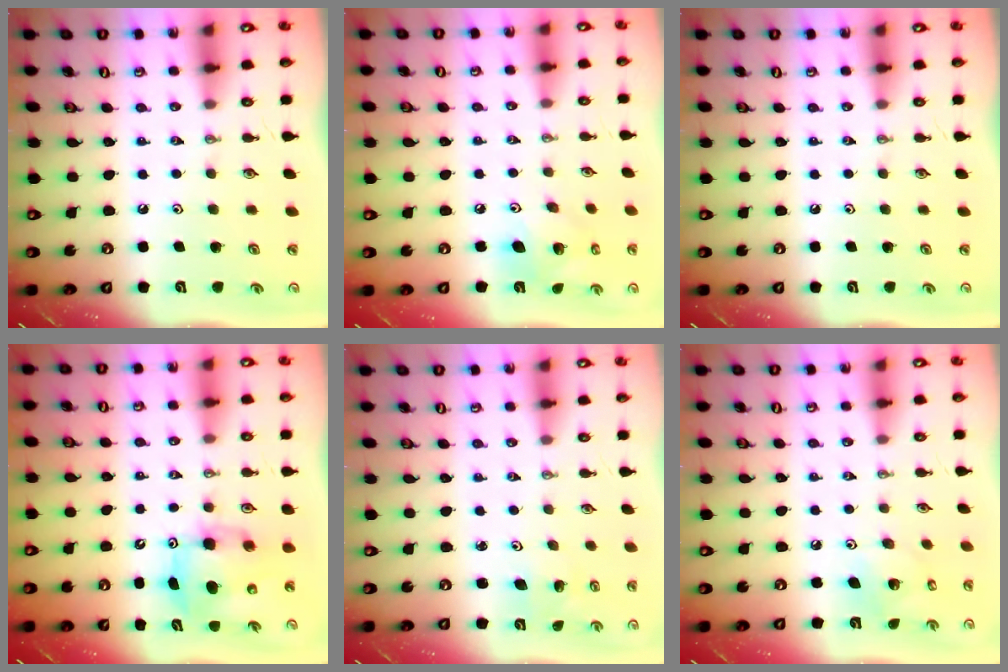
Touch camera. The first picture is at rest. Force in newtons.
{"total": 11.0, "press": 10.8, "slide": 1.9}
{"total": 0.0}
{"total": 8.2, "press": 8.0, "slide": 1.8}
{"total": 2.7, "press": 2.7, "slide": 0.3}
{"total": 6.8, "press": 6.8, "slide": 0.1}